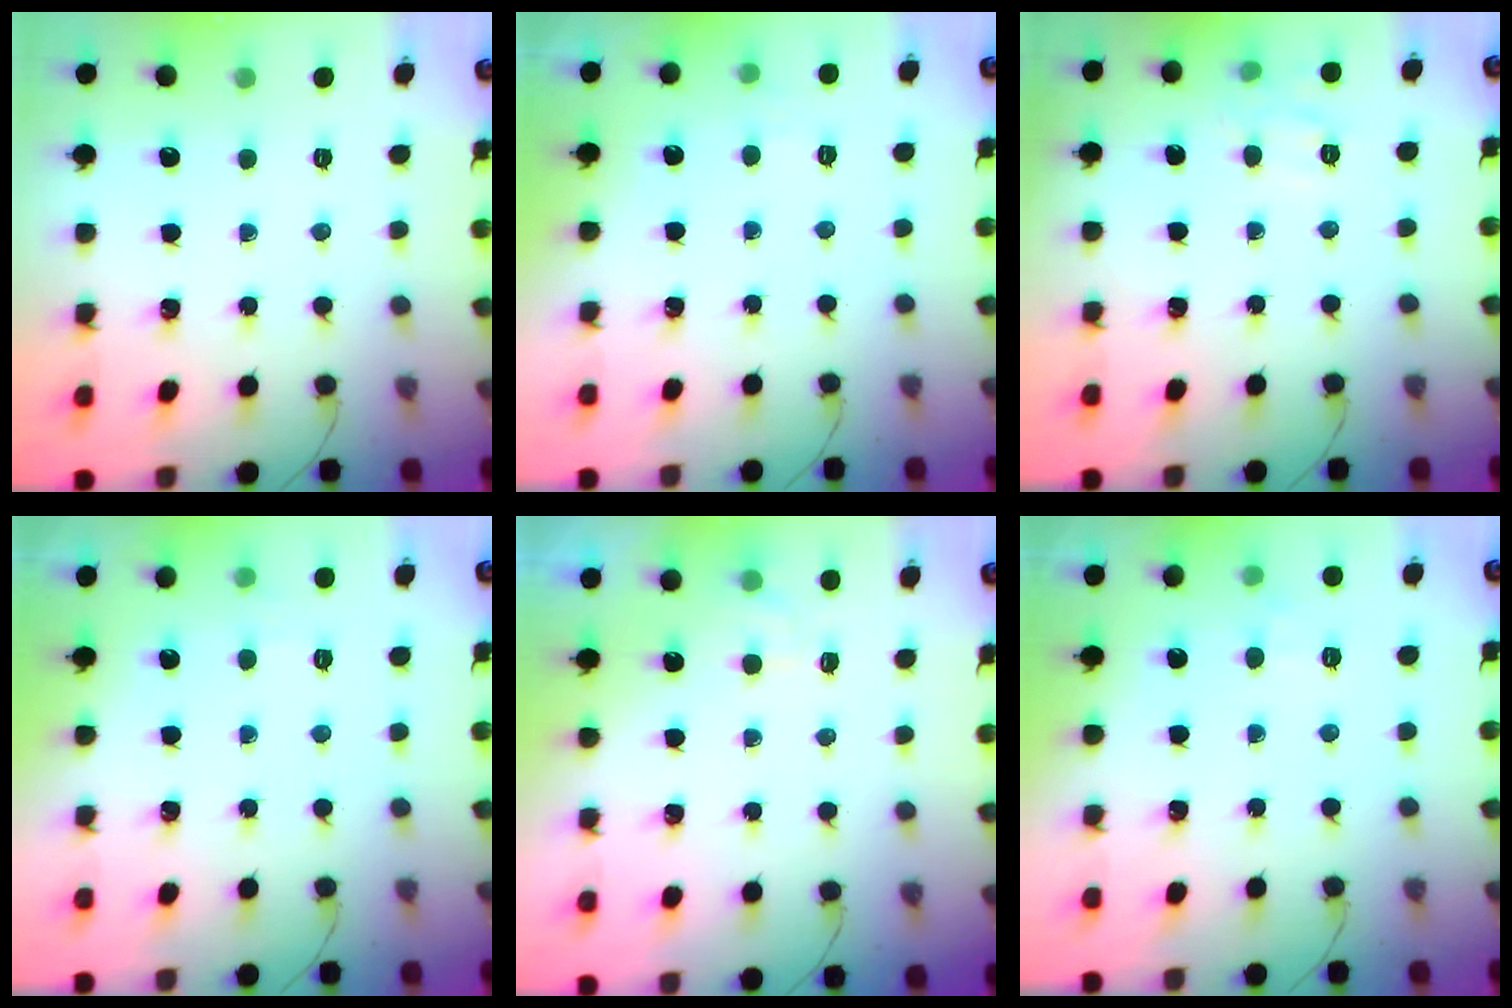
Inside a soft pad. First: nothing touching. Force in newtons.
{"total": 2.6, "press": 2.1, "slide": 1.5}
{"total": 8.1, "press": 8.0, "slide": 1.1}
{"total": 2.6, "press": 2.1, "slide": 1.5}
{"total": 2.7, "press": 2.3, "slide": 1.4}
{"total": 3.8, "press": 3.4, "slide": 1.7}